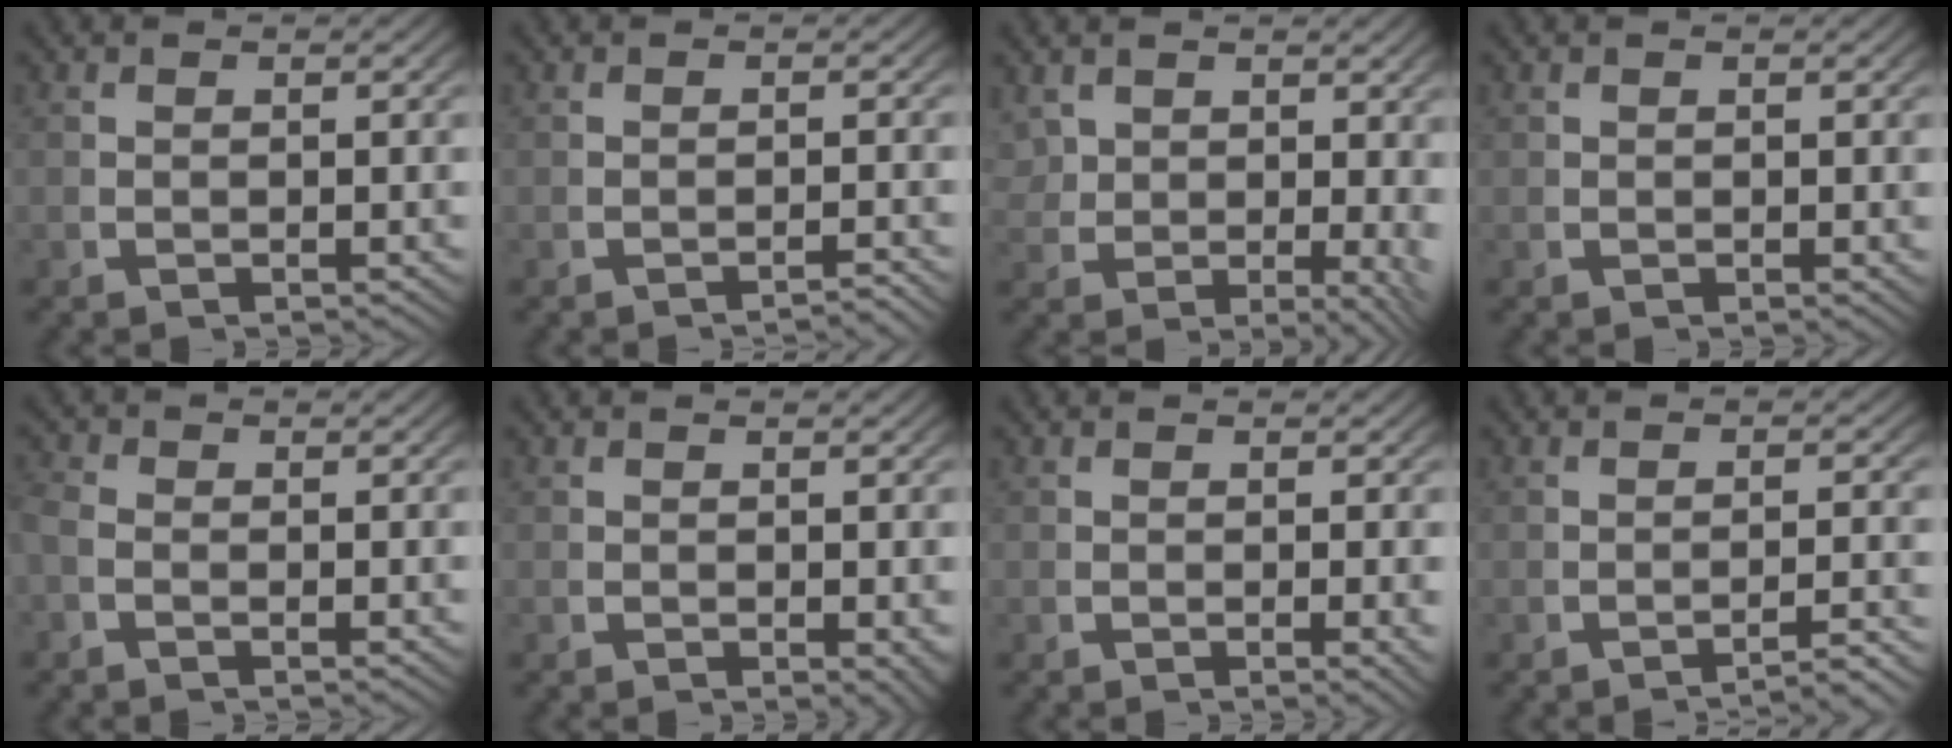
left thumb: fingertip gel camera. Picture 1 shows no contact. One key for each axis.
{"total": 1.5, "fx": -1.4, "fy": -0.1, "fz": 0.5, "tx": -0.010, "ty": 0.006, "tz": -0.024}
{"total": 3.6, "fx": 1.5, "fy": 2.1, "fz": 2.5, "tx": -0.035, "ty": -0.019, "tz": 0.042}
{"total": 0.0}
{"total": 1.2, "fx": -0.5, "fy": 0.9, "fz": 0.6, "tx": -0.022, "ty": -0.006, "tz": -0.011}
{"total": 0.9, "fx": -0.1, "fy": 0.3, "fz": 0.8, "tx": -0.009, "ty": -0.005, "tz": 0.001}
{"total": 1.0, "fx": -0.1, "fy": 0.2, "fz": 1.0, "tx": -0.014, "ty": -0.004, "tz": -0.002}
{"total": 2.9, "fx": -2.6, "fy": 0.0, "fz": 1.1, "tx": -0.016, "ty": 0.003, "tz": -0.043}